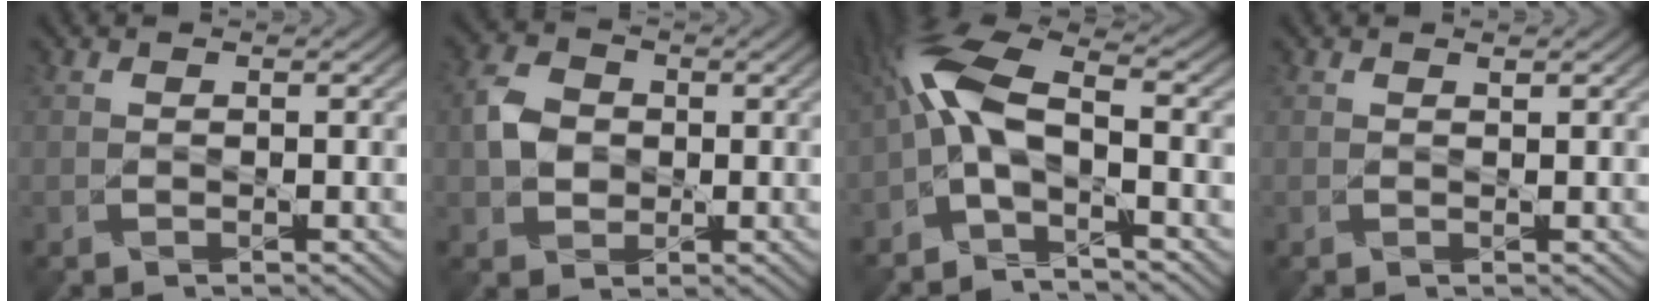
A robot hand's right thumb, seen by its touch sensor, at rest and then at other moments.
{"total": 4.4, "force": [0.1, 3.5, 2.6], "torque": [-0.066, 0.009, -0.004]}
{"total": 8.8, "force": [-2.7, 3.1, 7.8], "torque": [-0.182, 0.015, -0.068]}
{"total": 0.5, "force": [0.5, -0.1, 0.2], "torque": [-0.007, 0.000, 0.010]}